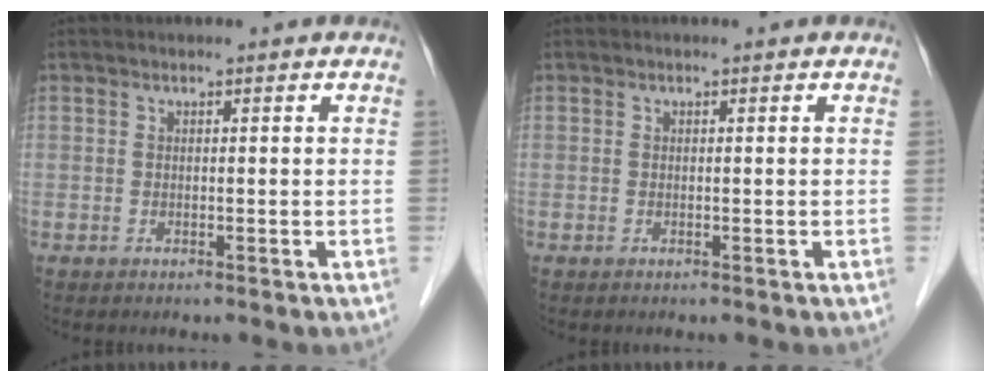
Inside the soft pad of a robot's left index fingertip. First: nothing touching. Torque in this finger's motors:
{"motor_torque": [-0.01, 0.05, -0.02, -0.01]}